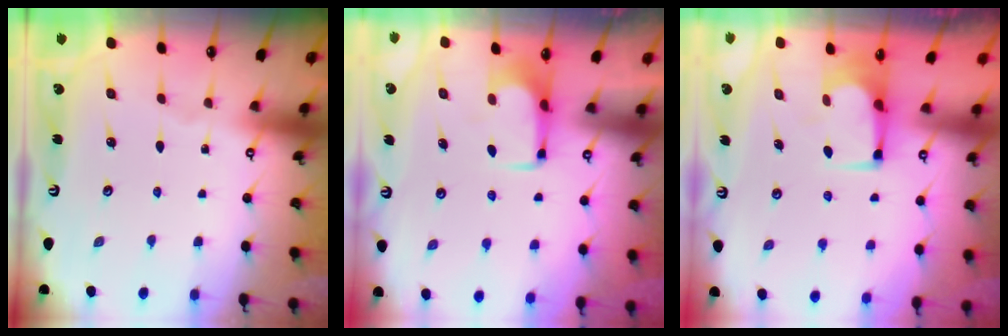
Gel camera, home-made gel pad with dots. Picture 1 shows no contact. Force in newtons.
{"total": 2.1, "press": 2.1, "slide": 0.4}
{"total": 1.6, "press": 1.6, "slide": 0.3}